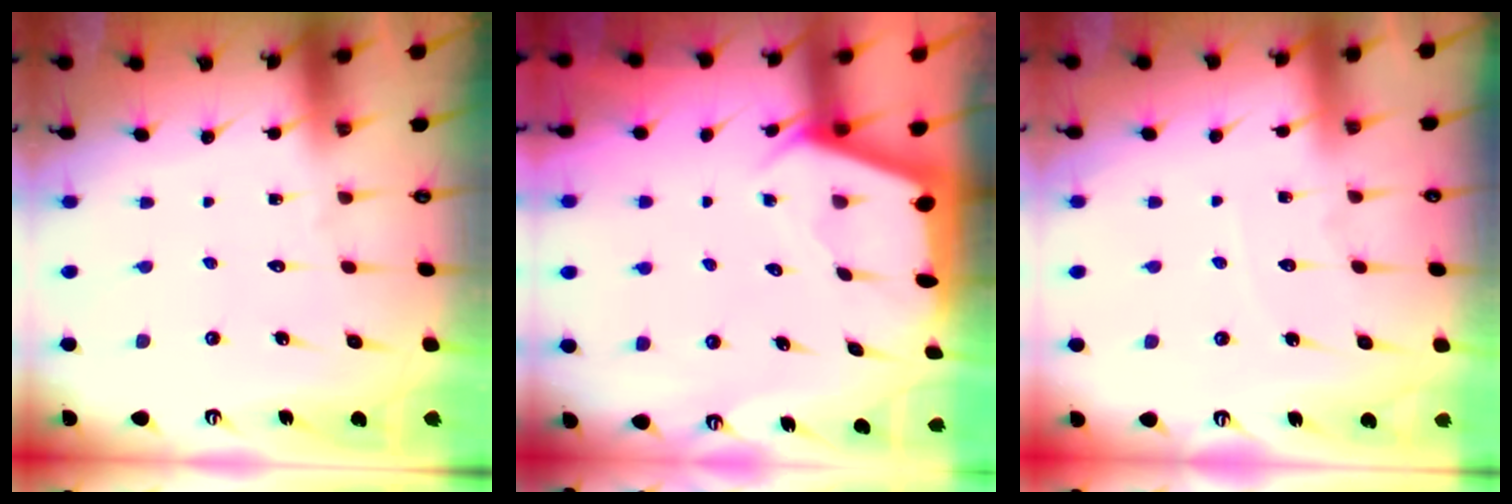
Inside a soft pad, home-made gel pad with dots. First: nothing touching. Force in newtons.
{"total": 2.4, "press": 2.4, "slide": 0.3}
{"total": 2.4, "press": 2.4, "slide": 0.4}